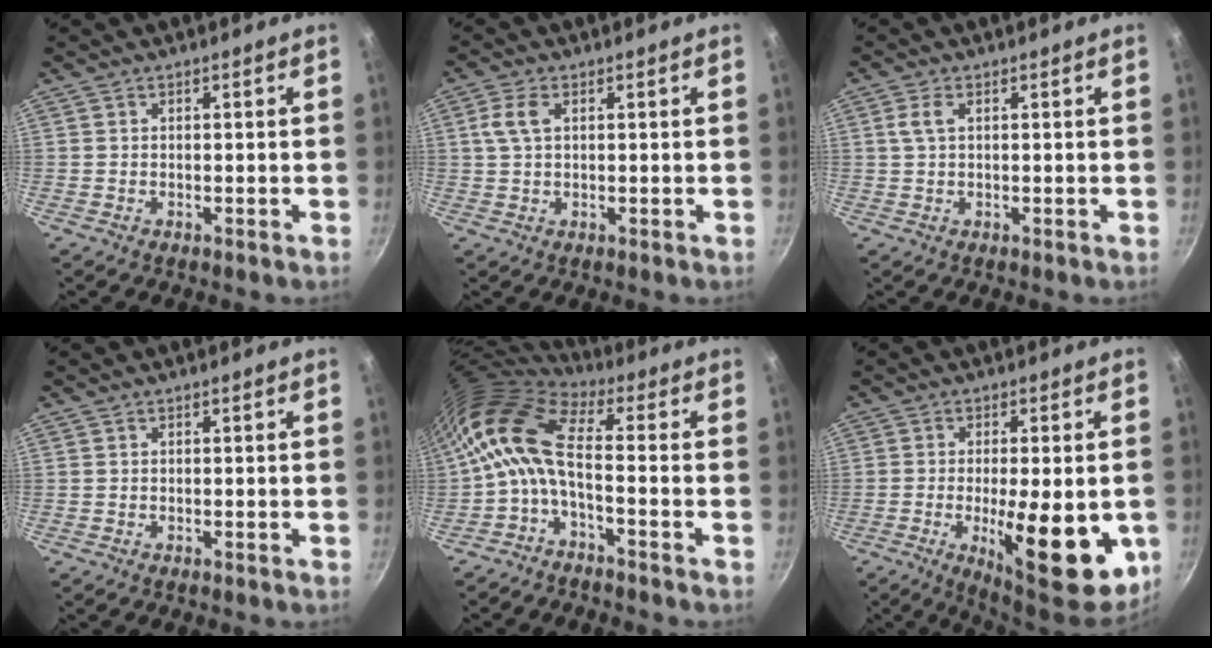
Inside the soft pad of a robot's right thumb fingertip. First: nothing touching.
{"total": 4.2, "force": [1.2, 2.3, 3.3], "torque": [-0.071, 0.007, 0.021]}
{"total": 2.6, "force": [0.7, 1.2, 2.2], "torque": [-0.048, 0.005, 0.015]}
{"total": 0.0}
{"total": 10.5, "force": [-0.7, 3.9, 9.7], "torque": [-0.209, 0.021, -0.026]}
{"total": 17.7, "force": [-4.1, 6.1, 16.2], "torque": [-0.203, -0.001, -0.045]}